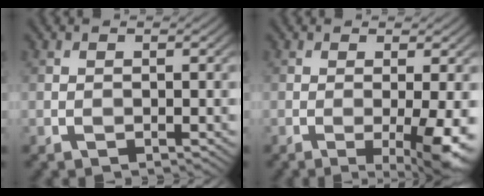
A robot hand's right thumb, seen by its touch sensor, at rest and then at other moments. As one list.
[{"total": 6.0, "force": [-1.4, 0.9, 5.8], "torque": [-0.093, -0.006, -0.017]}]